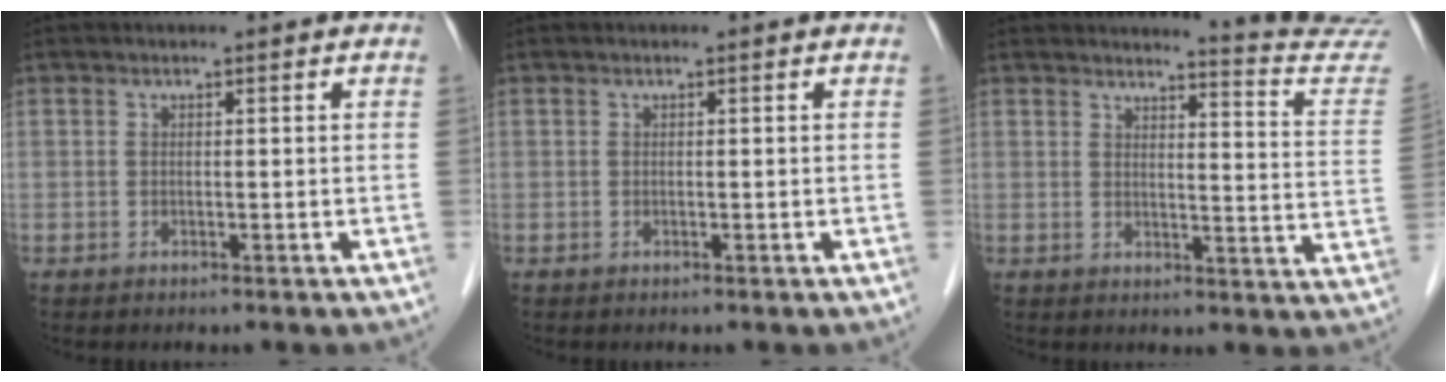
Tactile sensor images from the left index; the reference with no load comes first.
{"total": 0.0}
{"total": 13.0, "force": [12.9, -1.5, 1.0], "torque": [-0.007, -0.122, 0.121]}